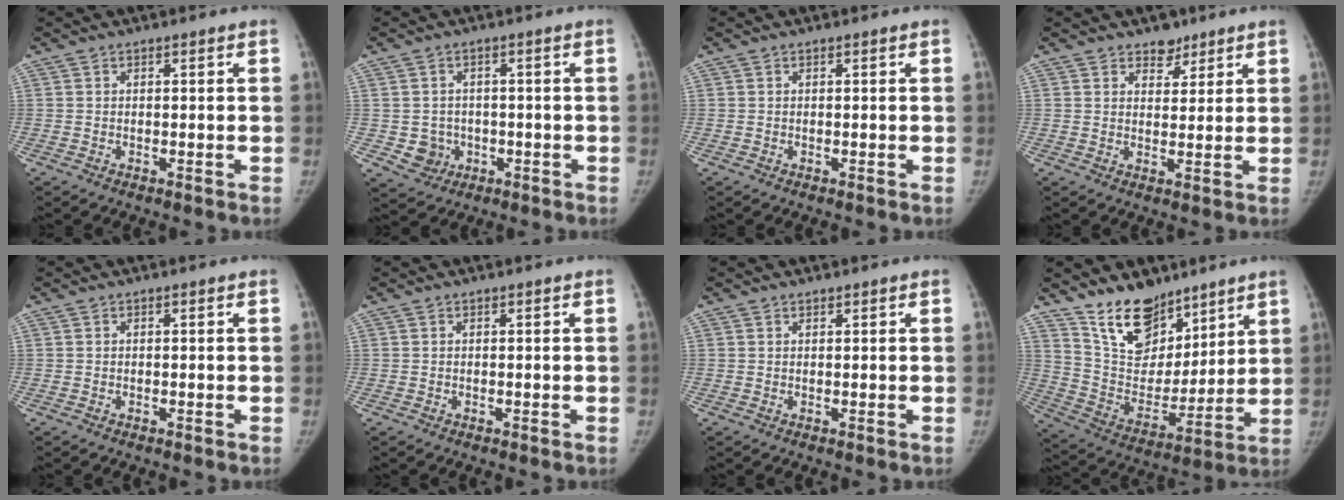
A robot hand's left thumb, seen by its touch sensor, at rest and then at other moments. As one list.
[{"total": 4.6, "force": [-0.9, 4.4, 1.1], "torque": [0.007, 0.007, -0.006]}, {"total": 0.0}, {"total": 3.9, "force": [2.9, 2.4, 1.0], "torque": [0.011, -0.019, 0.044]}, {"total": 0.0}, {"total": 0.0}, {"total": 0.5, "force": [0.5, 0.2, 0.0], "torque": [-0.002, -0.004, 0.007]}, {"total": 16.2, "force": [11.9, 8.8, 6.7], "torque": [-0.064, -0.077, 0.222]}]